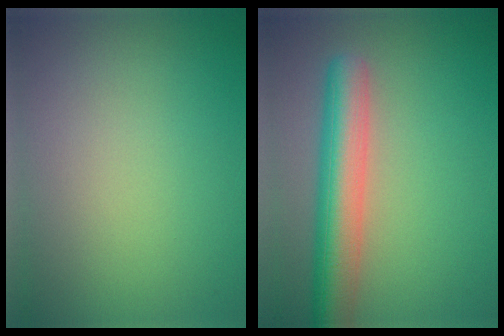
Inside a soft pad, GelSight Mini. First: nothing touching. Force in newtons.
{"total": 6.6, "press": 6.6, "slide": 0.3}